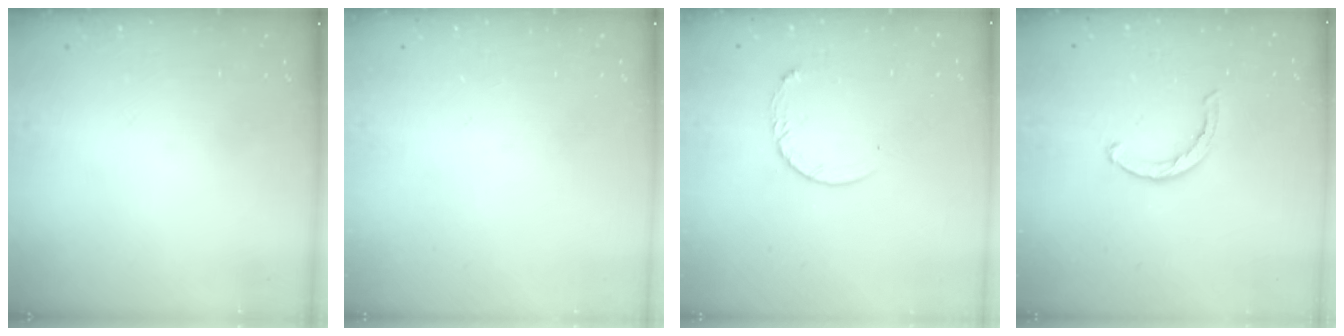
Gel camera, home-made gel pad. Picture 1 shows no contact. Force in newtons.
{"total": 0.0}
{"total": 5.7, "press": 5.7, "slide": 0.6}
{"total": 2.1, "press": 2.1, "slide": 0.3}